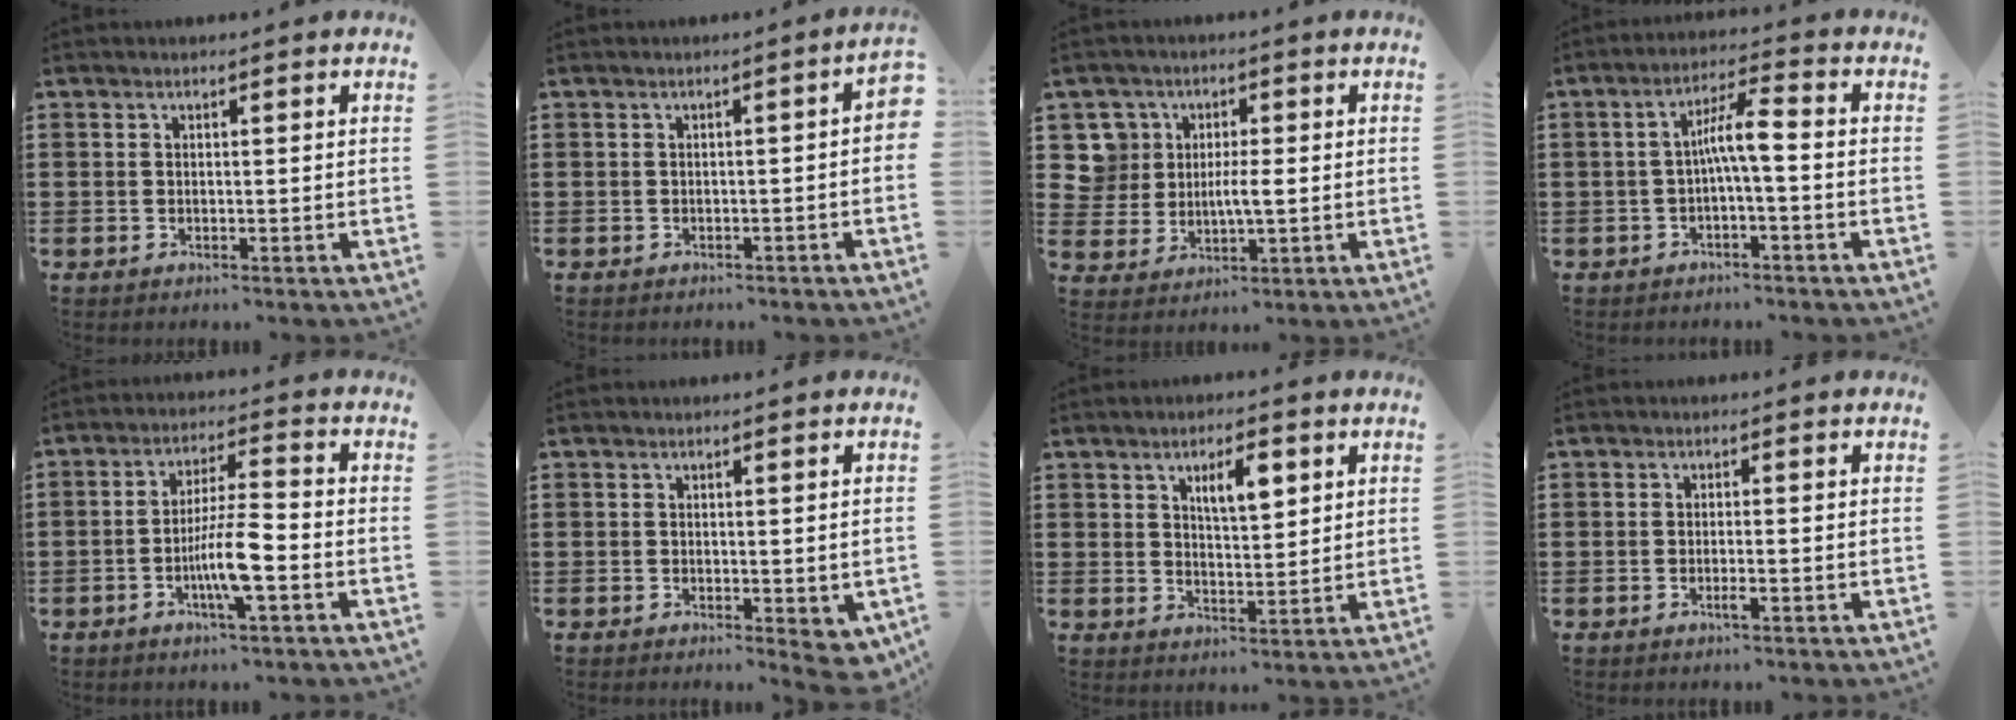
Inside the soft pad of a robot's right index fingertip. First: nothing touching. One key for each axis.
{"total": 1.7, "fx": -1.0, "fy": 0.4, "fz": 1.3, "tx": -0.022, "ty": 0.000, "tz": -0.020}
{"total": 5.1, "fx": 0.8, "fy": 4.4, "fz": 2.4, "tx": -0.059, "ty": 0.012, "tz": 0.012}
{"total": 5.8, "fx": -0.8, "fy": 1.0, "fz": 5.7, "tx": -0.107, "ty": 0.012, "tz": -0.019}
{"total": 7.6, "fx": -2.6, "fy": 1.2, "fz": 7.0, "tx": -0.136, "ty": -0.005, "tz": -0.053}
{"total": 1.4, "fx": -0.1, "fy": 0.7, "fz": 1.3, "tx": -0.023, "ty": 0.002, "tz": -0.001}
{"total": 4.9, "fx": 2.3, "fy": 1.8, "fz": 3.9, "tx": -0.068, "ty": 0.003, "tz": 0.035}
{"total": 1.6, "fx": -0.8, "fy": 0.0, "fz": 1.3, "tx": -0.022, "ty": -0.005, "tz": -0.014}